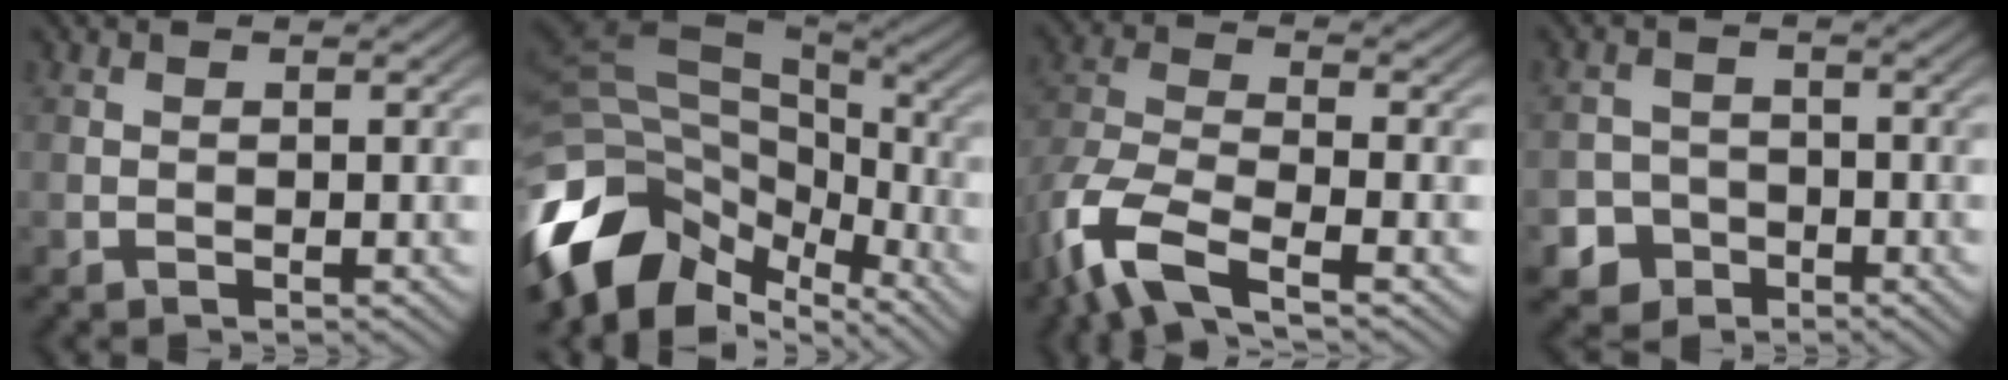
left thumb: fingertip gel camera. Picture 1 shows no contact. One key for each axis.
{"total": 15.1, "fx": -6.4, "fy": 9.3, "fz": 10.0, "tx": -0.248, "ty": -0.013, "tz": -0.112}
{"total": 8.7, "fx": -5.5, "fy": 3.1, "fz": 6.0, "tx": -0.137, "ty": -0.009, "tz": -0.126}
{"total": 4.2, "fx": -2.5, "fy": 3.4, "fz": 0.8, "tx": -0.002, "ty": -0.002, "tz": -0.054}